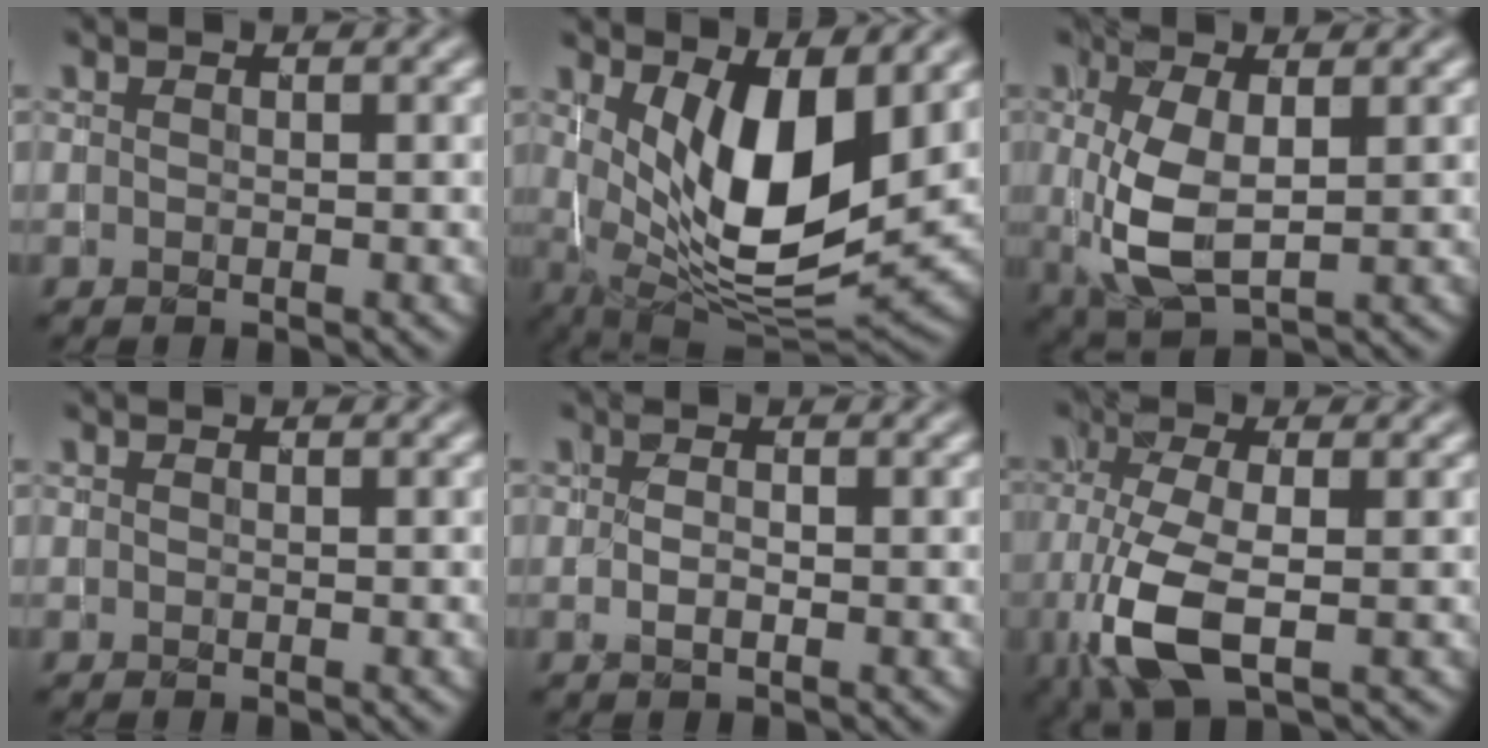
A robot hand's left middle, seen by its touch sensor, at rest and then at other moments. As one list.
[{"total": 10.4, "force": [2.2, 4.1, 9.3], "torque": [-0.156, -0.024, 0.045]}, {"total": 5.1, "force": [-0.1, 2.4, 4.5], "torque": [-0.104, -0.006, 0.005]}, {"total": 0.0}, {"total": 0.6, "force": [-0.2, 0.2, 0.5], "torque": [-0.010, -0.004, -0.001]}, {"total": 6.4, "force": [-2.4, 2.4, 5.4], "torque": [-0.134, -0.007, -0.047]}]